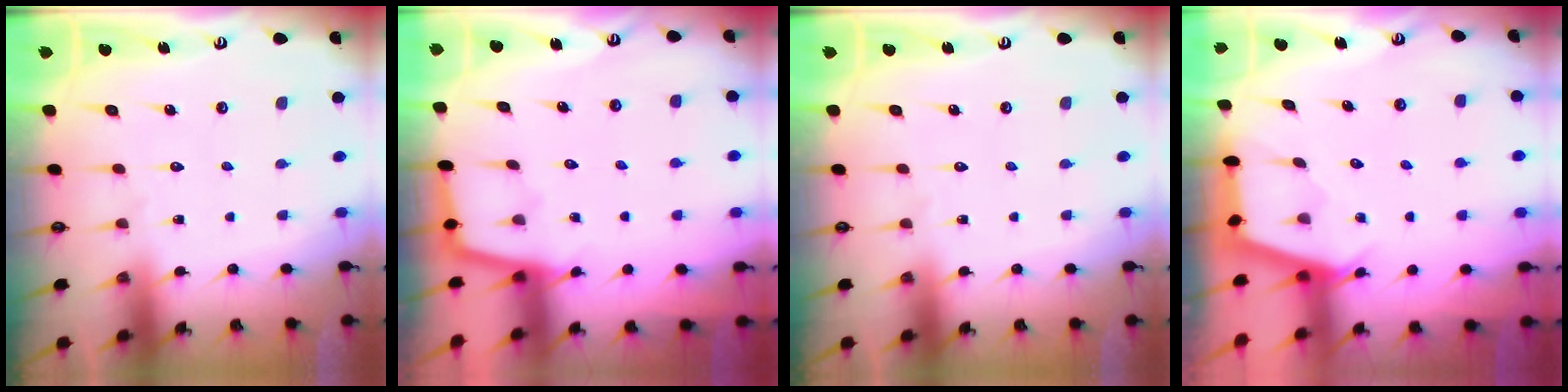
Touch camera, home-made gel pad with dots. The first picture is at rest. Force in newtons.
{"total": 2.1, "press": 2.1, "slide": 0.4}
{"total": 0.0}
{"total": 2.6, "press": 2.6, "slide": 0.3}